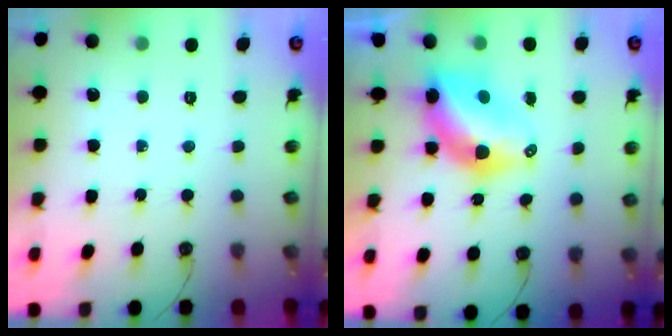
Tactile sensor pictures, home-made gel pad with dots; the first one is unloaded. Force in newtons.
{"total": 8.9, "press": 8.8, "slide": 0.8}